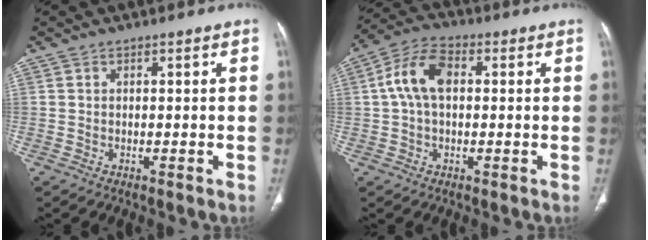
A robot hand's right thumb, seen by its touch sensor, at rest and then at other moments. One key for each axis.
{"total": 9.0, "fx": 1.2, "fy": 5.4, "fz": 7.1, "tx": -0.141, "ty": 0.027, "tz": 0.018}